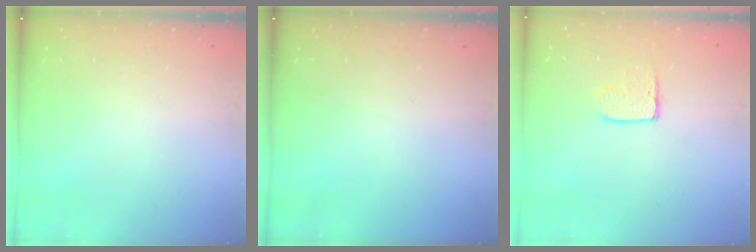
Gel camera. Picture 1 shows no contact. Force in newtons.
{"total": 0.0}
{"total": 6.3, "press": 6.2, "slide": 0.5}